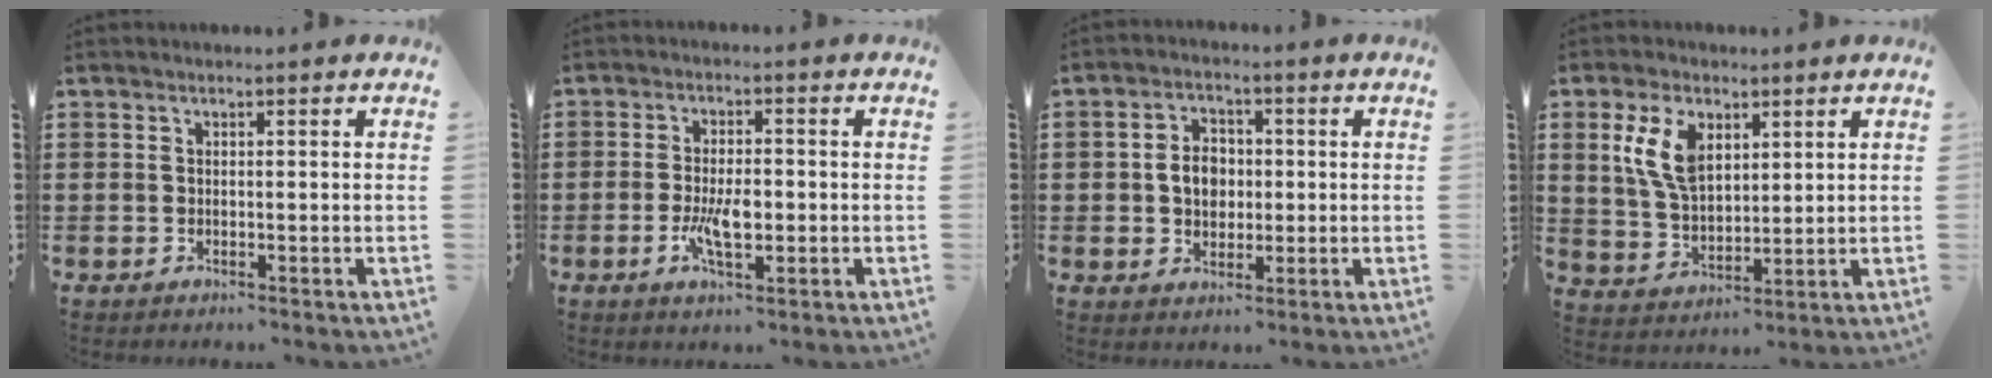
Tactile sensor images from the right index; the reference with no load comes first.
{"total": 5.7, "force": [-1.3, 2.2, 5.1], "torque": [-0.108, -0.002, -0.026]}
{"total": 4.7, "force": [-0.1, 3.6, 3.1], "torque": [-0.068, 0.013, -0.006]}
{"total": 8.3, "force": [3.4, 4.6, 6.0], "torque": [-0.139, 0.009, 0.062]}